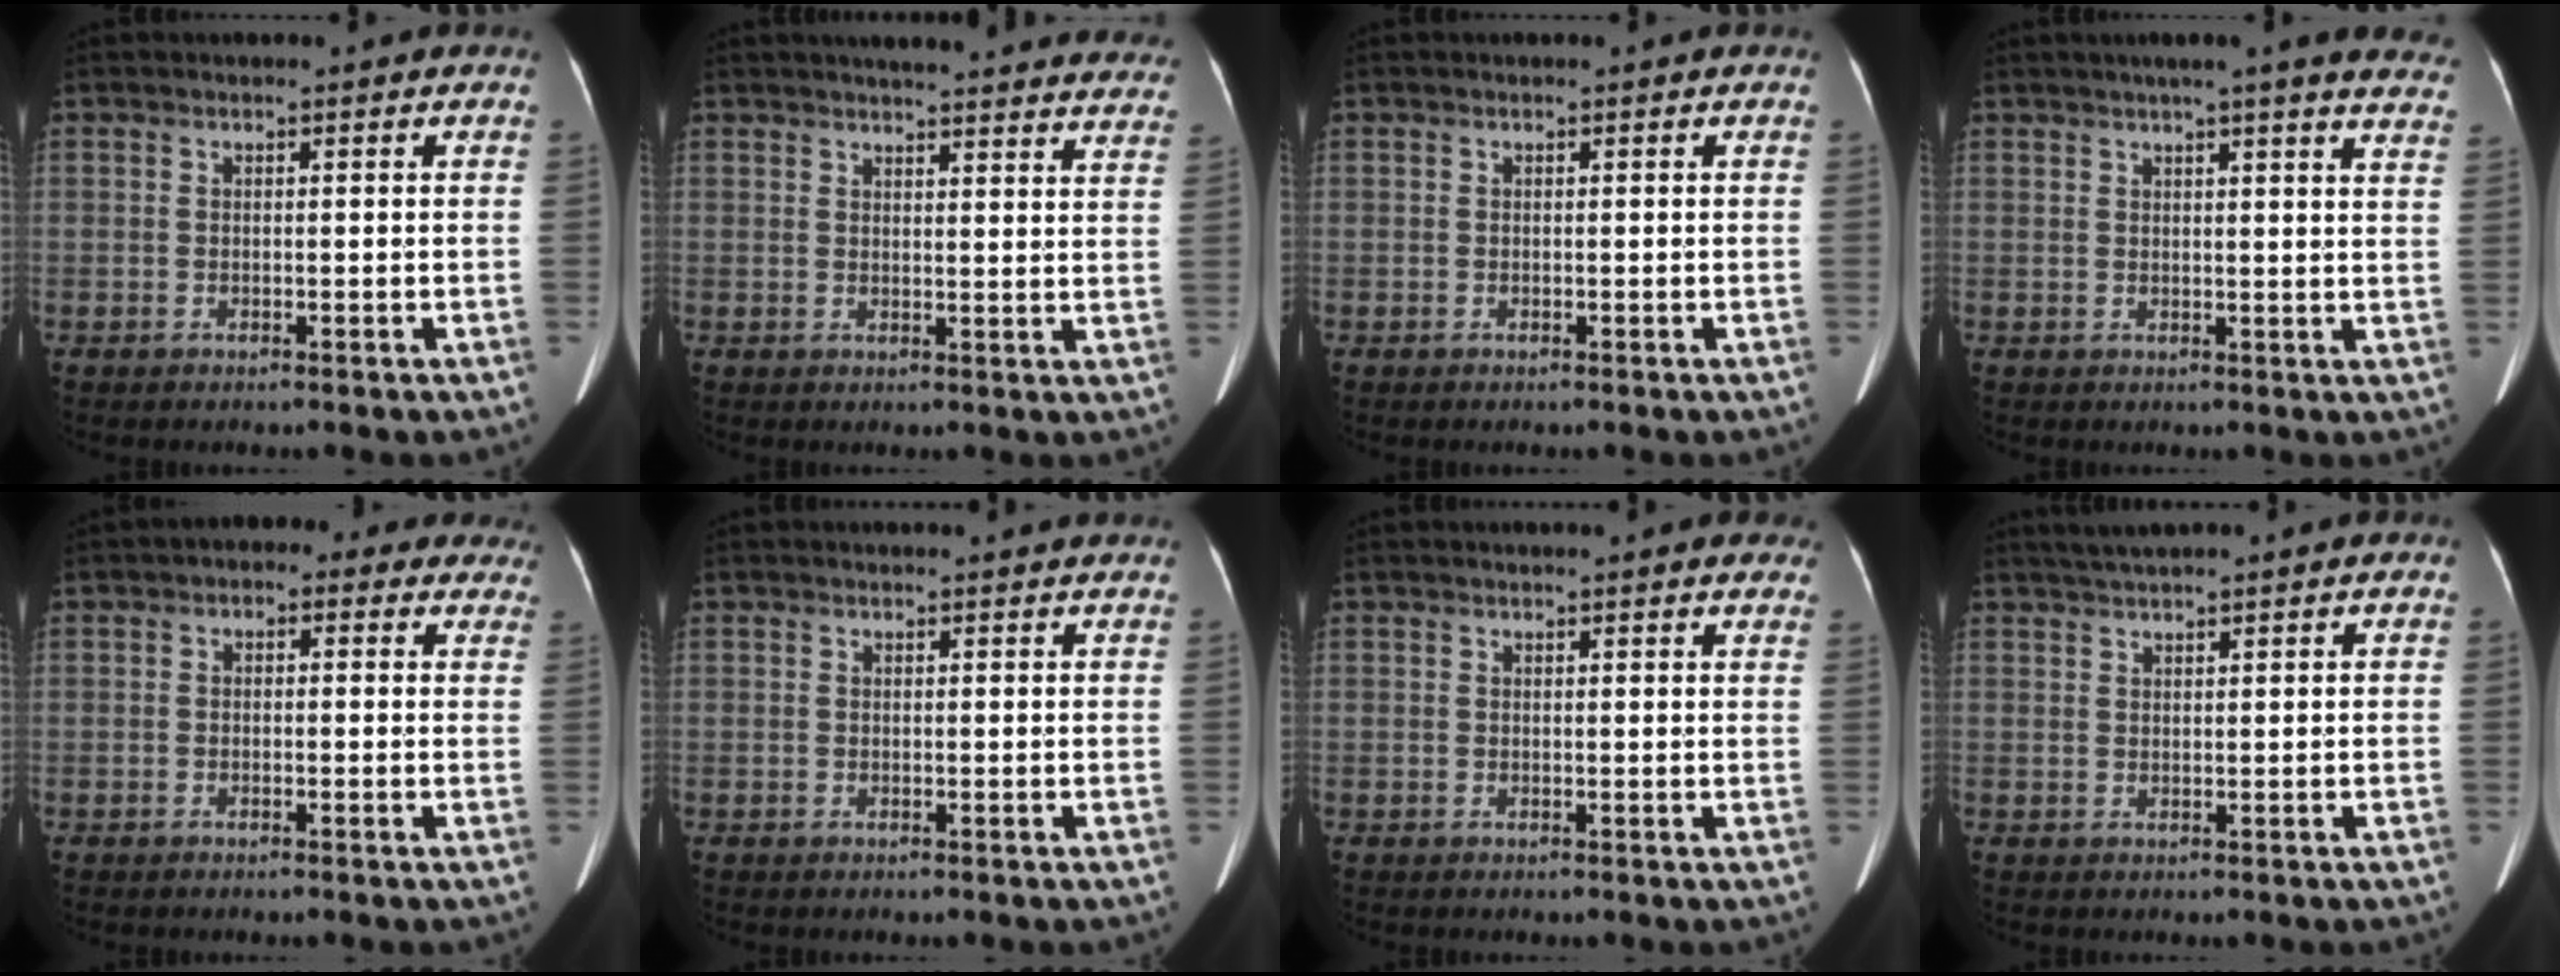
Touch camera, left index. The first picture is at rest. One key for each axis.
{"total": 23.1, "fx": 21.6, "fy": 3.0, "fz": 7.8, "tx": -0.094, "ty": -0.037, "tz": 0.240}
{"total": 0.0}
{"total": 17.2, "fx": 14.9, "fy": 0.9, "fz": 8.6, "tx": -0.106, "ty": -0.008, "tz": 0.161}
{"total": 6.2, "fx": 4.1, "fy": 3.4, "fz": 3.2, "tx": -0.022, "ty": 0.025, "tz": 0.034}
{"total": 2.9, "fx": 2.9, "fy": 0.0, "fz": 0.7, "tx": -0.012, "ty": 0.013, "tz": 0.030}
{"total": 8.7, "fx": 7.5, "fy": 1.8, "fz": 4.1, "tx": -0.042, "ty": 0.017, "tz": 0.076}
{"total": 3.6, "fx": 3.0, "fy": -0.1, "fz": 2.0, "tx": -0.039, "ty": 0.026, "tz": 0.056}